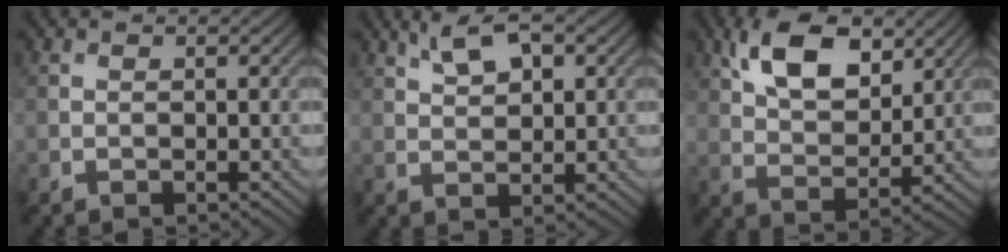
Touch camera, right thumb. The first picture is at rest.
{"total": 4.9, "force": [2.7, 2.0, 3.6], "torque": [-0.080, 0.007, 0.053]}
{"total": 10.2, "force": [5.2, 5.3, 7.0], "torque": [-0.147, 0.006, 0.099]}